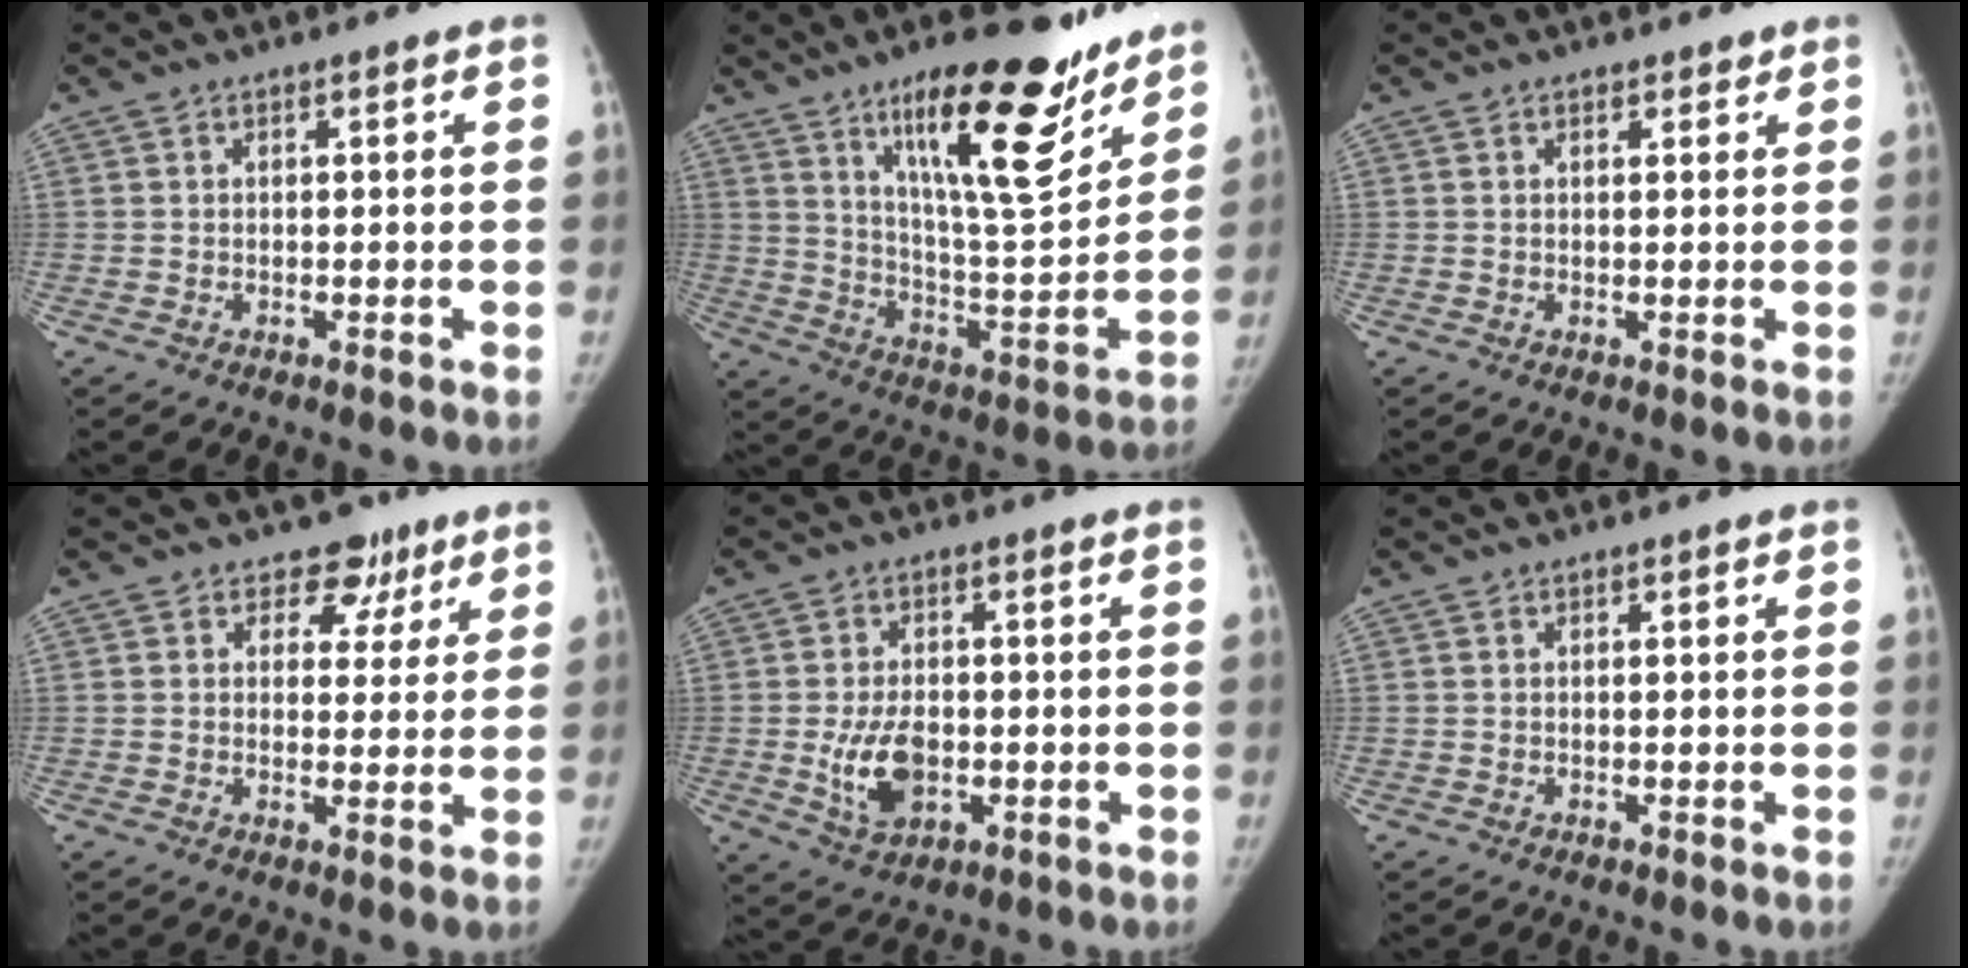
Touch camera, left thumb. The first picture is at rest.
{"total": 23.2, "force": [15.0, 6.2, 16.6], "torque": [-0.216, -0.087, 0.244]}
{"total": 1.4, "force": [1.0, 0.7, 0.6], "torque": [-0.002, -0.006, 0.011]}
{"total": 5.8, "force": [3.6, 4.4, 1.2], "torque": [0.026, -0.011, 0.046]}
{"total": 8.0, "force": [-1.4, 4.8, 6.2], "torque": [-0.106, -0.001, -0.018]}
{"total": 0.0}